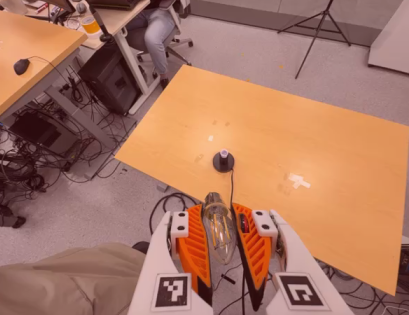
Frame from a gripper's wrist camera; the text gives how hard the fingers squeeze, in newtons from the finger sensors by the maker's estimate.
{"total": 22.4, "left": 24.1, "right": 20.6}